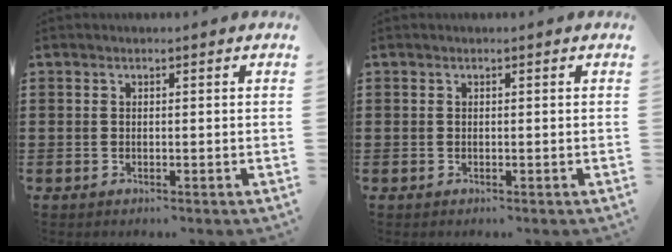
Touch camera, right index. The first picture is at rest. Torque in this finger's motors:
{"motor_torque": [0.00, 2.14, 0.00, 0.02]}